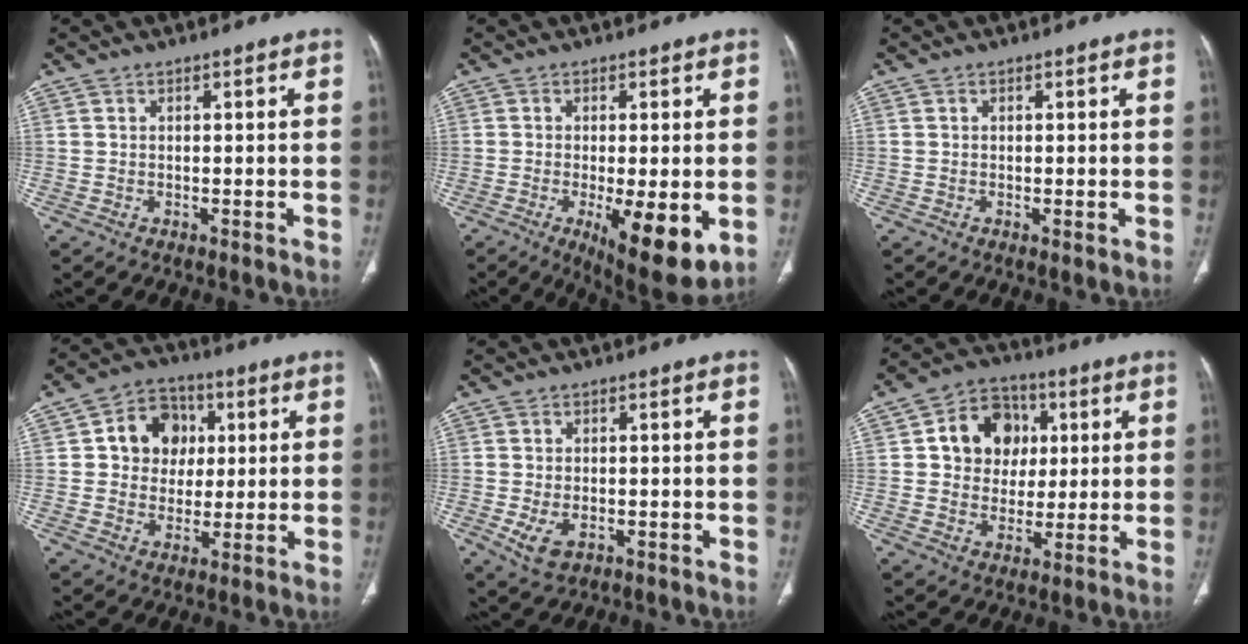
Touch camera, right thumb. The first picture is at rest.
{"total": 12.4, "force": [-3.3, 3.7, 11.3], "torque": [-0.165, -0.024, -0.041]}
{"total": 0.9, "force": [-0.1, 0.2, 0.9], "torque": [-0.018, -0.005, -0.003]}
{"total": 10.4, "force": [2.1, 8.8, 5.1], "torque": [-0.033, 0.004, 0.029]}
{"total": 4.8, "force": [-1.5, 2.8, 3.5], "torque": [-0.071, -0.001, -0.018]}
{"total": 12.2, "force": [2.8, 10.1, 6.1], "torque": [-0.051, 0.004, 0.042]}